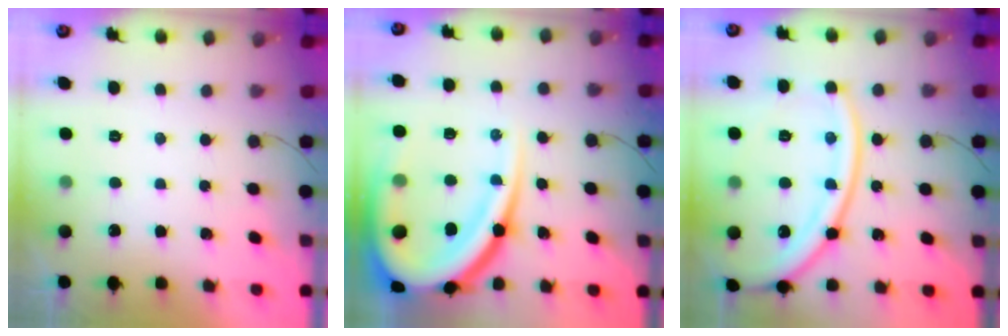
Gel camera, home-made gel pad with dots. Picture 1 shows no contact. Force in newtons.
{"total": 25.3, "press": 25.2, "slide": 2.7}
{"total": 18.4, "press": 18.3, "slide": 2.1}